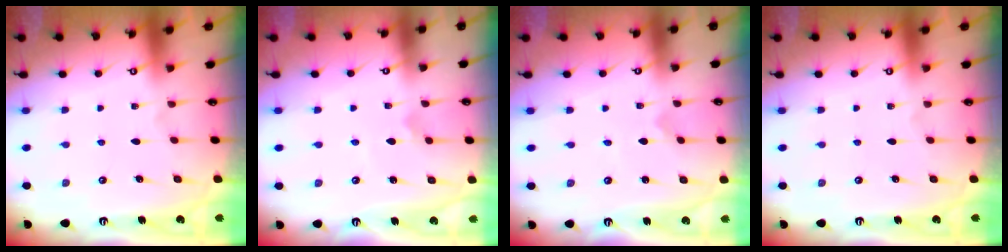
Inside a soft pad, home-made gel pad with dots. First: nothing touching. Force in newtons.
{"total": 1.9, "press": 1.9, "slide": 0.1}
{"total": 0.0}
{"total": 0.0}